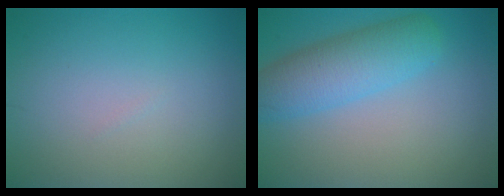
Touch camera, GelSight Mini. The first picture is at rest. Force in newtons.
{"total": 5.2, "press": 5.2, "slide": 0.1}